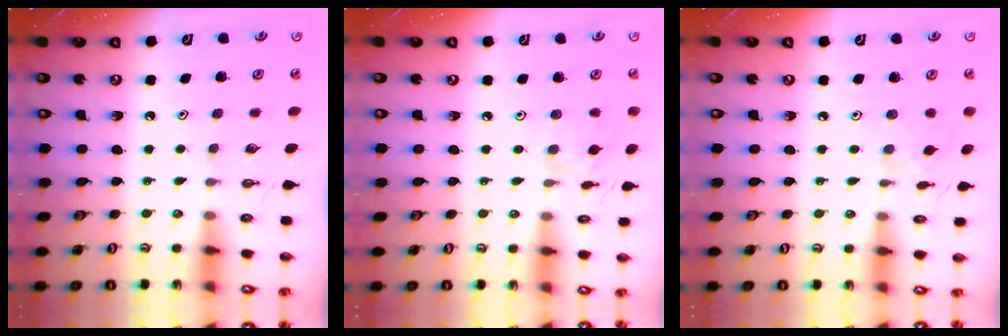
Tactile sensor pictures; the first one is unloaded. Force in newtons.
{"total": 3.0, "press": 2.9, "slide": 0.5}
{"total": 1.2, "press": 1.1, "slide": 0.4}